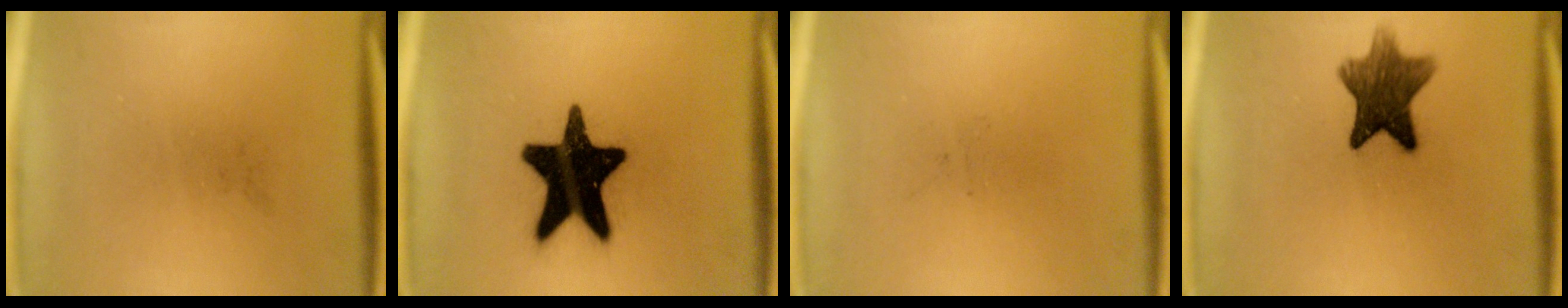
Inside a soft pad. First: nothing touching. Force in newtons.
{"total": 19.7}
{"total": 0.0}
{"total": 9.3}